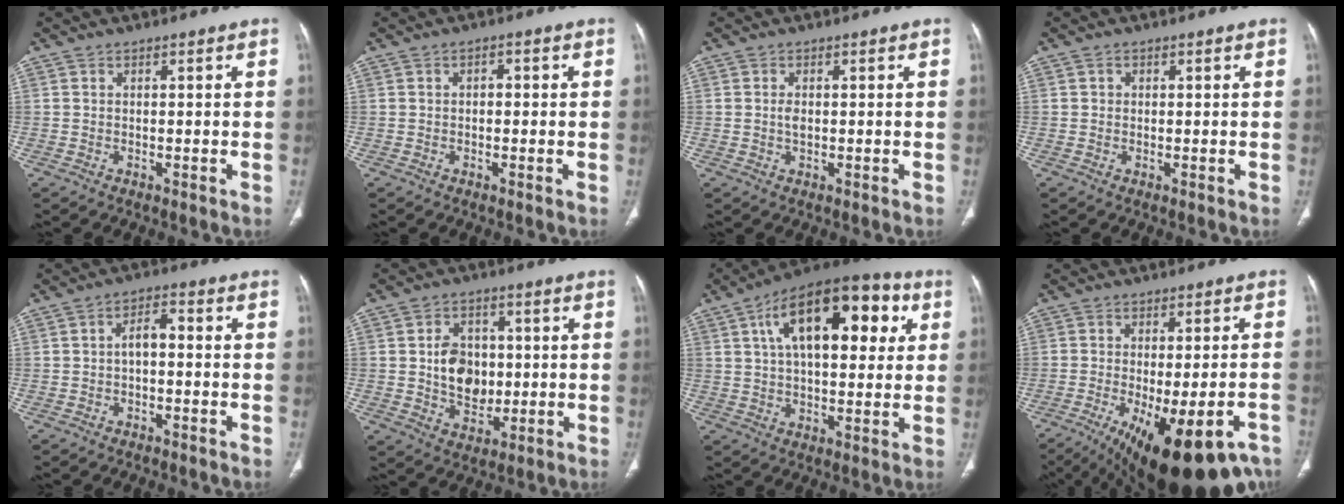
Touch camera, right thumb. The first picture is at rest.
{"total": 1.3, "force": [0.1, 0.8, 0.9], "torque": [-0.006, 0.006, -0.005]}
{"total": 1.6, "force": [0.1, 0.9, 1.3], "torque": [-0.023, -0.001, 0.002]}
{"total": 0.7, "force": [0.2, 0.7, 0.1], "torque": [0.003, 0.001, 0.004]}
{"total": 3.8, "force": [-0.4, 2.1, 3.1], "torque": [-0.044, 0.018, -0.012]}
{"total": 9.7, "force": [0.4, 7.4, 6.2], "torque": [-0.067, 0.000, 0.013]}
{"total": 22.3, "force": [7.1, 10.9, 18.1], "torque": [-0.249, 0.016, 0.101]}
{"total": 21.9, "force": [-12.1, 8.1, 16.4], "torque": [-0.208, -0.002, -0.156]}